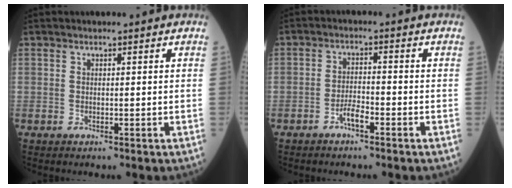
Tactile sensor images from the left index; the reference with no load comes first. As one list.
[{"total": 2.6, "force": [-1.9, 0.4, 1.8], "torque": [-0.032, 0.000, -0.039]}]